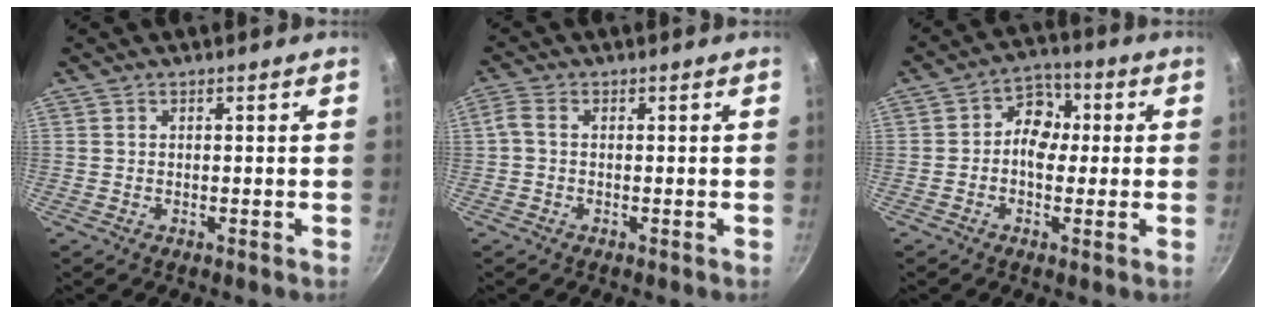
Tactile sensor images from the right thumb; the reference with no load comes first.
{"total": 2.3, "force": [-0.1, 1.4, 1.8], "torque": [-0.047, 0.009, -0.009]}
{"total": 7.6, "force": [0.2, 6.0, 4.7], "torque": [-0.032, 0.011, -0.014]}